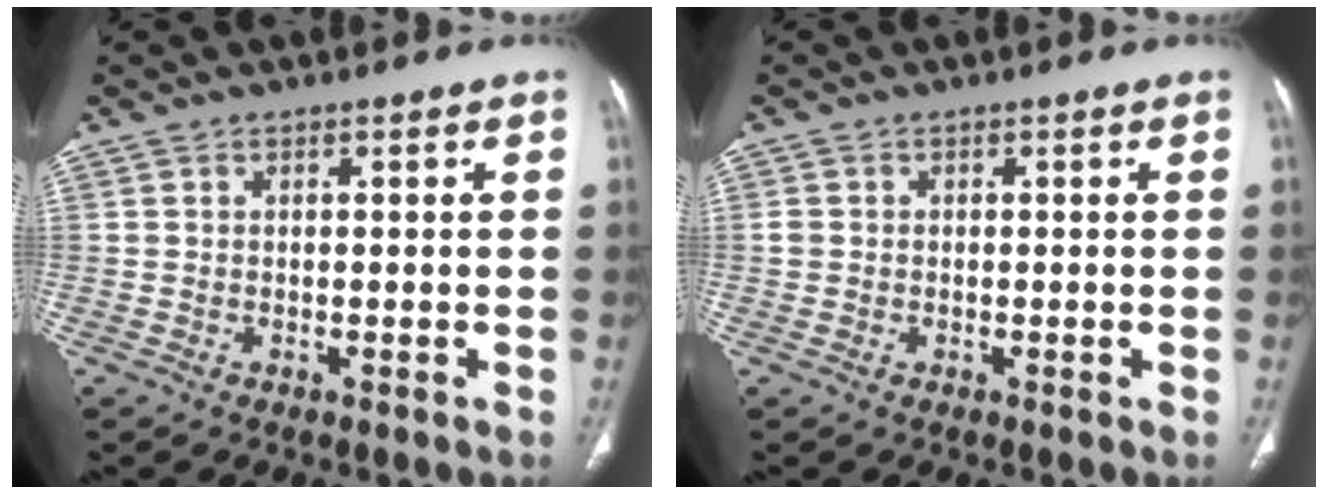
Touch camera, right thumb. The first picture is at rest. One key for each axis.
{"total": 1.4, "fx": 0.0, "fy": 1.3, "fz": 0.6, "tx": -0.007, "ty": 0.003, "tz": 0.001}